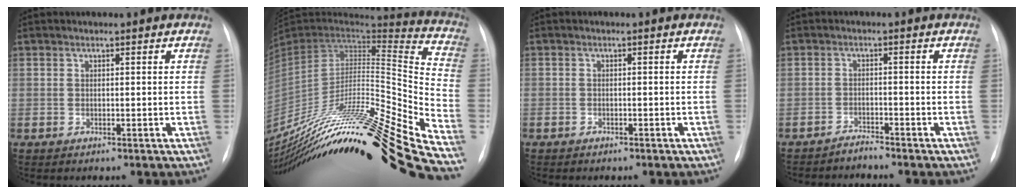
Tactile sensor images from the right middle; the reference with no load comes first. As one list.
[{"total": 35.9, "force": [-27.1, 0.3, 23.6], "torque": [-0.324, -0.048, -0.436]}, {"total": 1.0, "force": [-0.8, 0.6, 0.3], "torque": [-0.010, 0.002, -0.012]}, {"total": 3.6, "force": [-3.3, 0.2, -1.2], "torque": [0.027, -0.001, -0.052]}]